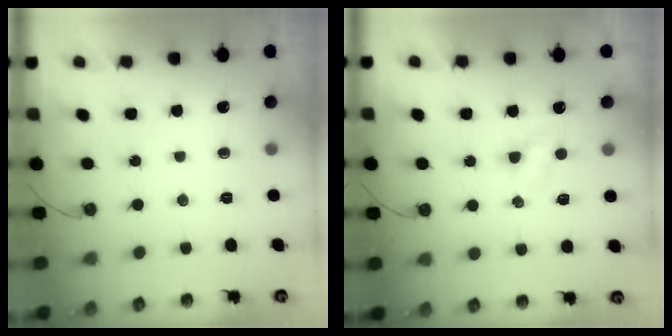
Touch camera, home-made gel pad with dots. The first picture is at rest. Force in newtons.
{"total": 2.7, "press": 2.7, "slide": 0.3}